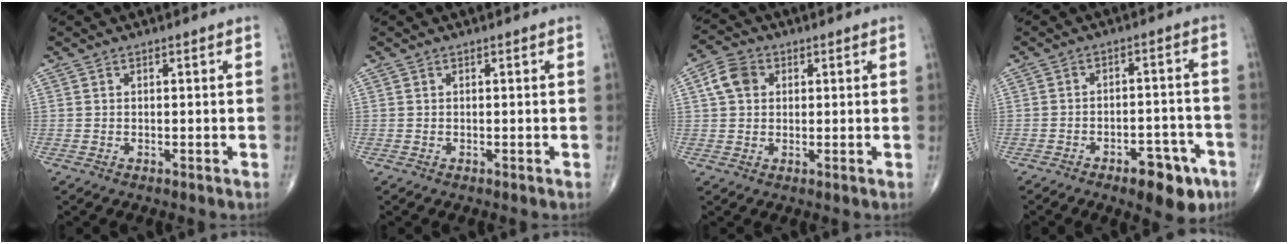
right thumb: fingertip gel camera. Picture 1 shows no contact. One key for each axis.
{"total": 0.0}
{"total": 5.6, "fx": 1.4, "fy": 4.3, "fz": 3.2, "tx": -0.053, "ty": 0.008, "tz": 0.021}
{"total": 9.9, "fx": -5.7, "fy": 4.5, "fz": 6.8, "tx": -0.067, "ty": 0.037, "tz": -0.073}